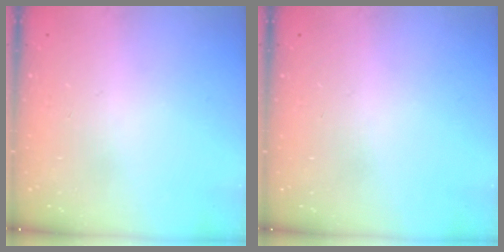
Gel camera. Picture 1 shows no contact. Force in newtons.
{"total": 0.0}